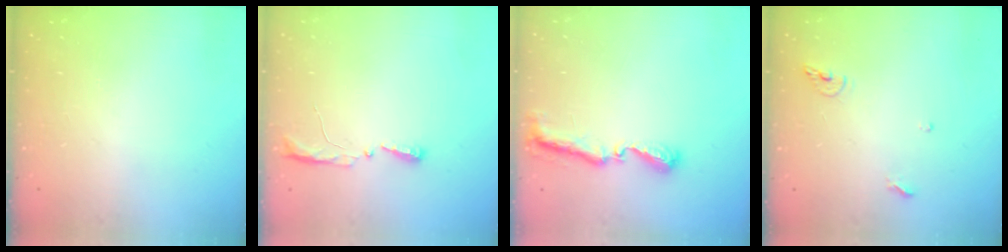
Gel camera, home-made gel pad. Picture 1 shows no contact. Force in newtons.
{"total": 8.2, "press": 5.2, "slide": 6.2}
{"total": 8.1, "press": 8.1, "slide": 0.5}
{"total": 6.8, "press": 6.6, "slide": 1.2}